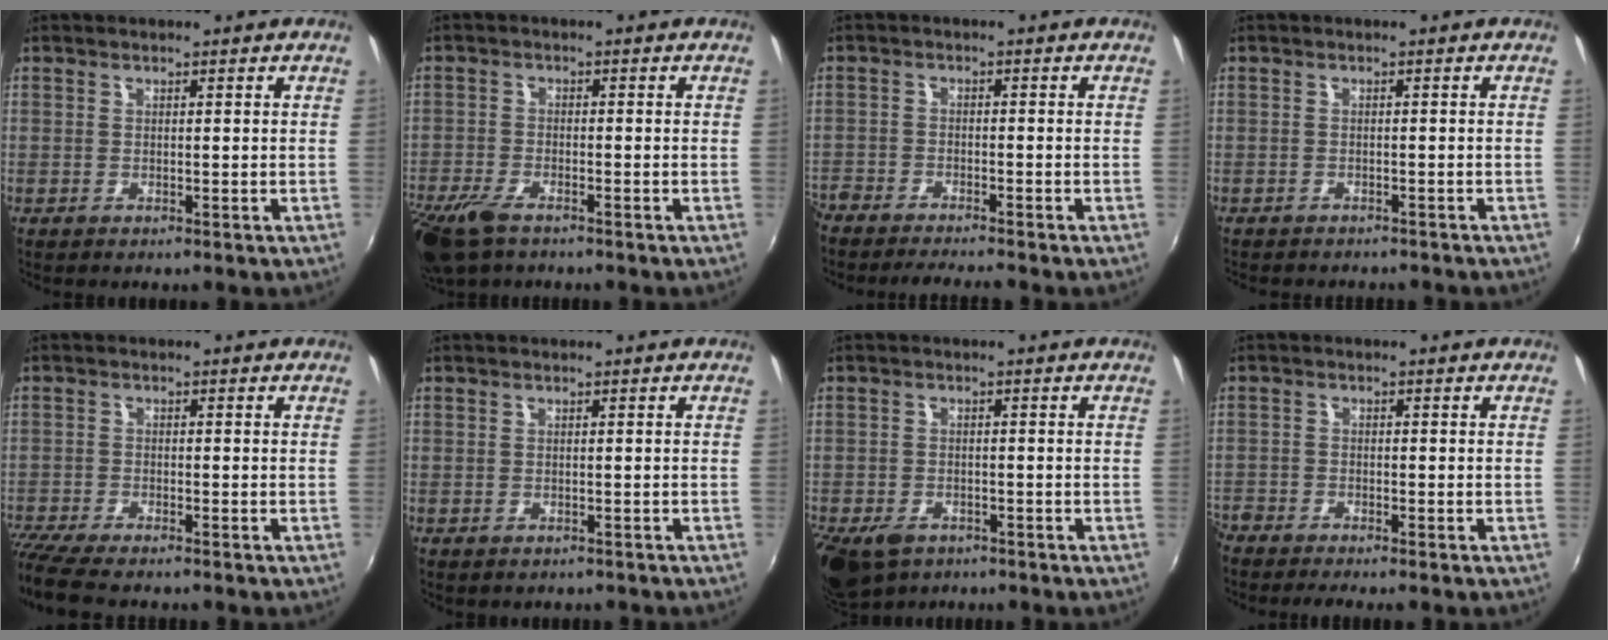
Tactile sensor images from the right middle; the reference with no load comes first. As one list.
[{"total": 9.5, "force": [-6.6, 3.6, 5.8], "torque": [-0.151, -0.033, -0.129]}, {"total": 9.3, "force": [-8.4, 1.6, 3.6], "torque": [-0.103, -0.015, -0.142]}, {"total": 3.9, "force": [-3.6, 1.0, 1.2], "torque": [-0.031, -0.011, -0.049]}, {"total": 7.5, "force": [-6.6, 0.9, 3.6], "torque": [-0.096, -0.034, -0.118]}, {"total": 1.2, "force": [-0.9, 0.6, 0.5], "torque": [-0.011, -0.003, -0.009]}, {"total": 7.7, "force": [-5.2, 4.2, 3.8], "torque": [-0.099, -0.027, -0.089]}, {"total": 5.0, "force": [-4.6, 1.0, 1.8], "torque": [-0.060, -0.022, -0.087]}]